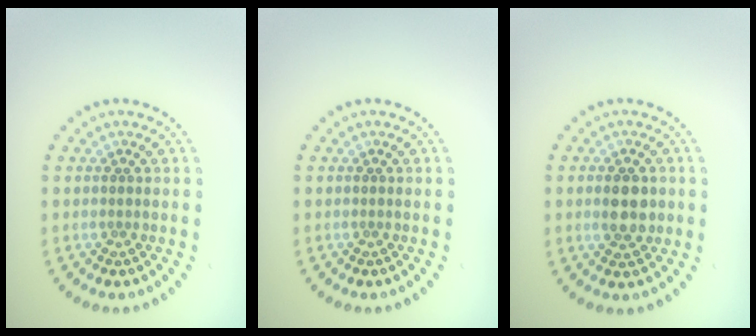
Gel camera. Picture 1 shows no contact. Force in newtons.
{"total": 0.0}
{"total": 3.3, "press": 3.3, "slide": 0.1}